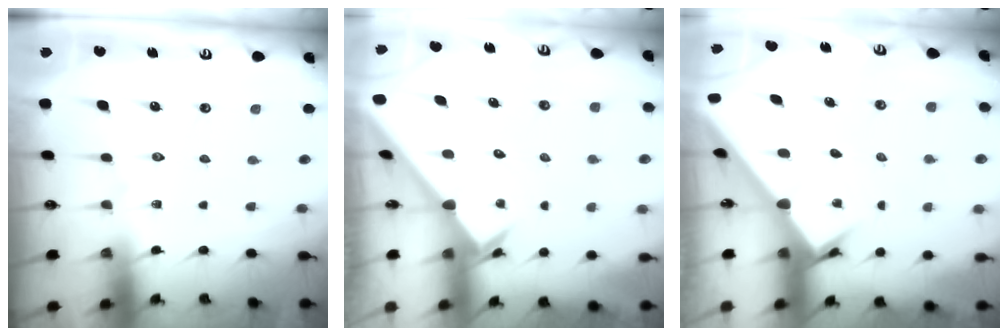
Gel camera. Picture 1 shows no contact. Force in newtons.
{"total": 2.4, "press": 2.4, "slide": 0.2}
{"total": 2.6, "press": 2.6, "slide": 0.2}